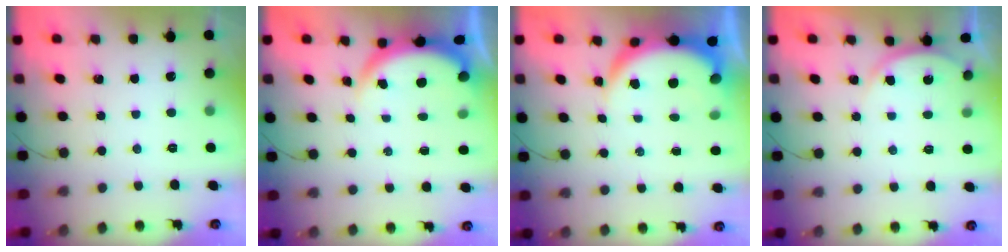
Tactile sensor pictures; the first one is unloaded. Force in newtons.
{"total": 3.9, "press": 3.9, "slide": 0.1}
{"total": 6.4, "press": 6.3, "slide": 0.8}
{"total": 3.1, "press": 3.1, "slide": 0.5}